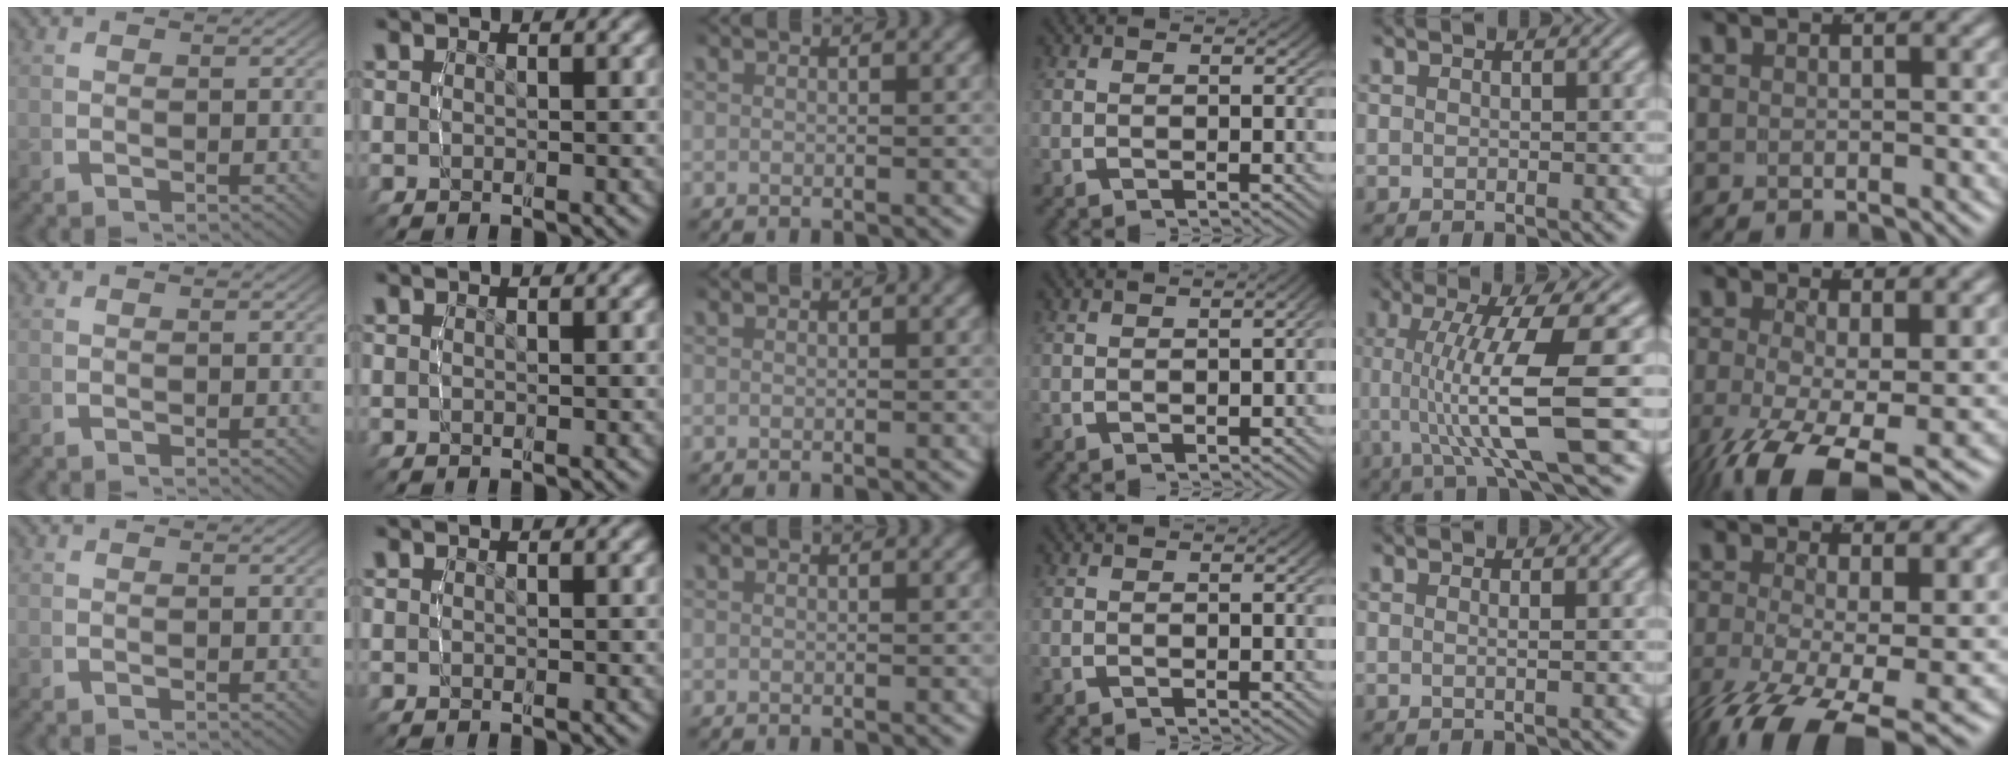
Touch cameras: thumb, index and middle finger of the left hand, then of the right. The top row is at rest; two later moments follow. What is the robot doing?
{"motion": "lift_and_place", "object": "condiment"}